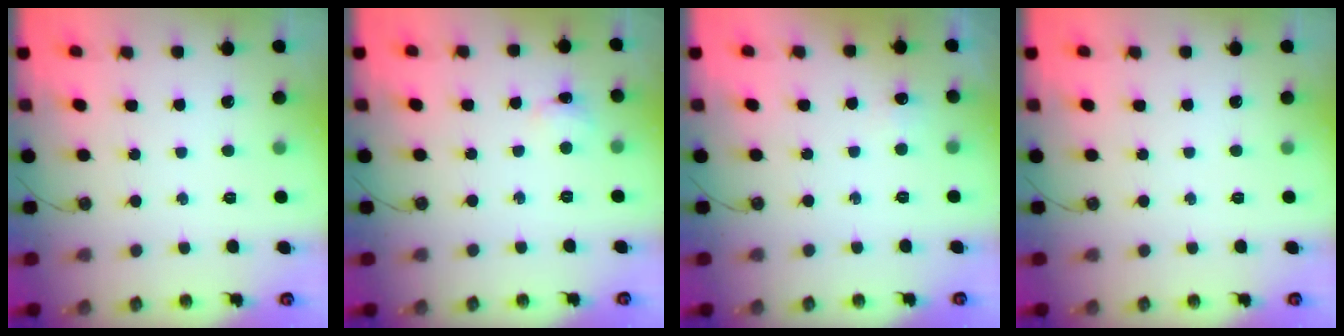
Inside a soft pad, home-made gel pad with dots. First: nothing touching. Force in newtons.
{"total": 2.0, "press": 1.9, "slide": 0.4}
{"total": 4.1, "press": 4.0, "slide": 1.0}
{"total": 0.0}